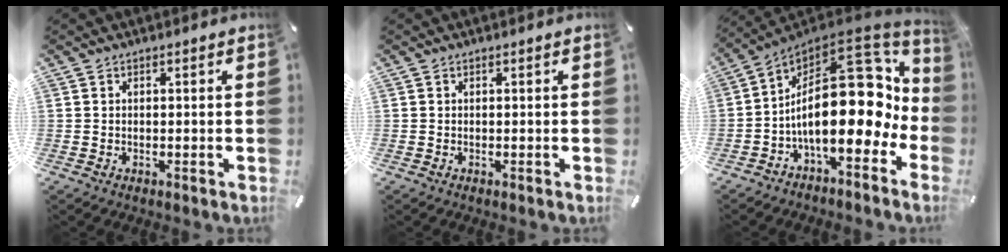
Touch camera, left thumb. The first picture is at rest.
{"total": 0.0}
{"total": 27.1, "force": [1.7, 13.8, 23.3], "torque": [-0.378, -0.045, 0.037]}